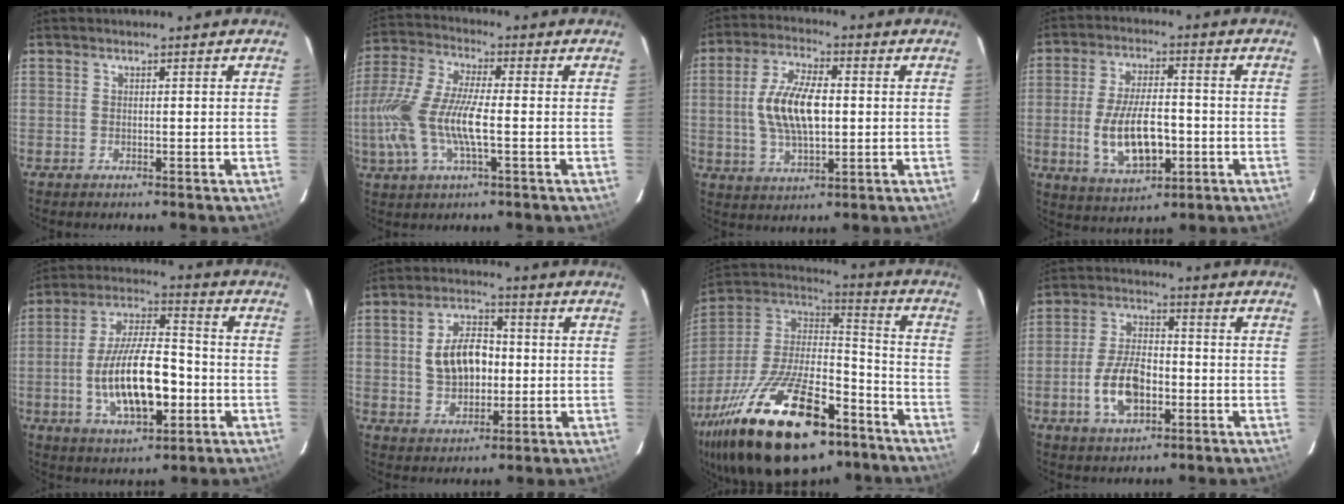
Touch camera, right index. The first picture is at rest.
{"total": 15.8, "force": [-2.7, 4.7, 14.8], "torque": [-0.306, -0.004, -0.056]}
{"total": 11.7, "force": [0.3, 5.2, 10.5], "torque": [-0.207, 0.007, 0.007]}
{"total": 12.8, "force": [-2.8, 5.7, 11.1], "torque": [-0.218, -0.009, -0.038]}
{"total": 16.5, "force": [-3.9, 6.5, 14.6], "torque": [-0.280, 0.002, -0.060]}
{"total": 9.8, "force": [0.3, 6.2, 7.6], "torque": [-0.145, 0.020, 0.014]}
{"total": 32.3, "force": [-19.7, 13.7, 21.7], "torque": [-0.420, -0.022, -0.306]}
{"total": 10.4, "force": [-3.3, 5.5, 8.2], "torque": [-0.168, 0.005, -0.053]}